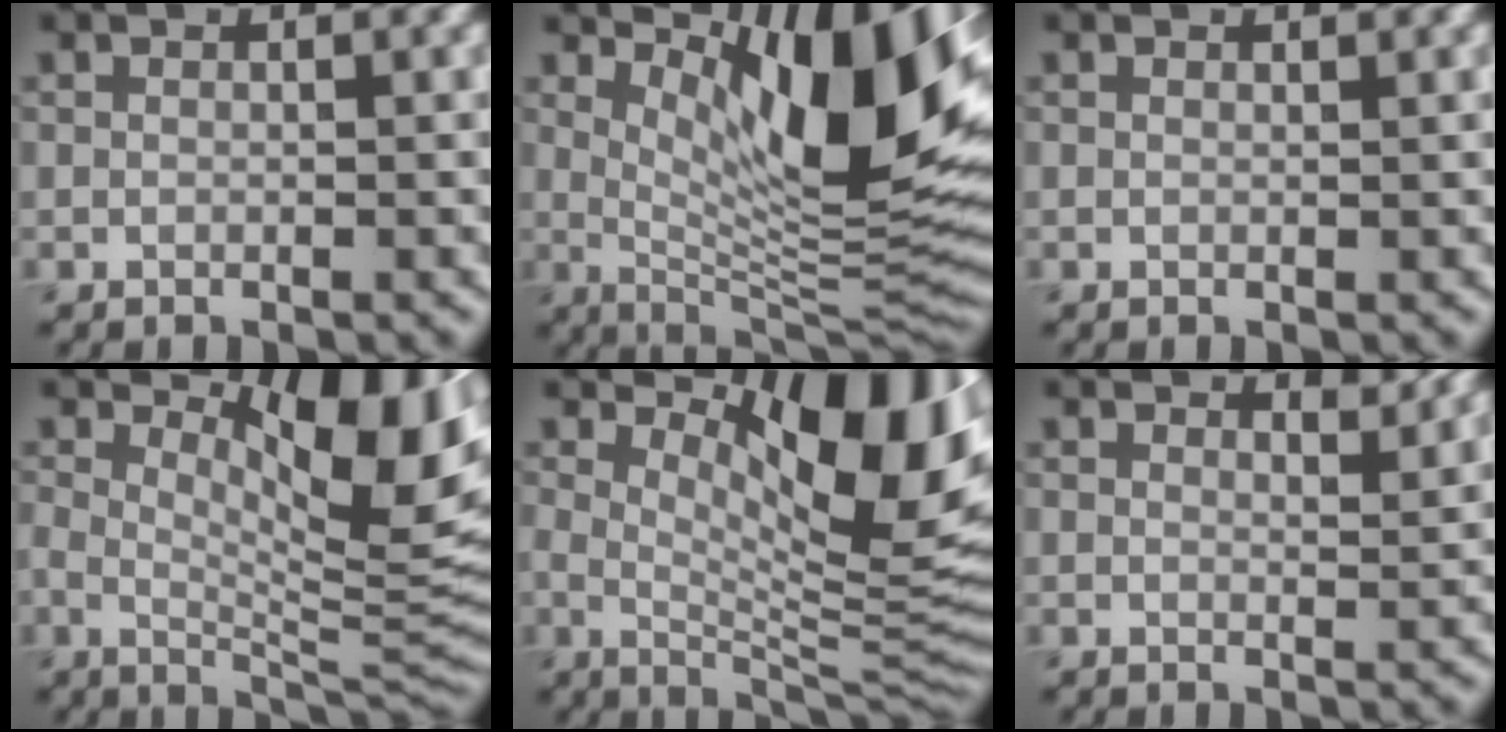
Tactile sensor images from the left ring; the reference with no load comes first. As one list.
[{"total": 12.6, "force": [4.6, 3.9, 11.0], "torque": [-0.157, -0.010, 0.086]}, {"total": 0.0}, {"total": 9.7, "force": [2.9, 3.9, 8.4], "torque": [-0.126, -0.013, 0.052]}, {"total": 12.2, "force": [4.1, 4.9, 10.4], "torque": [-0.148, -0.006, 0.071]}, {"total": 1.6, "force": [1.4, 0.2, 0.6], "torque": [-0.008, -0.002, 0.019]}]